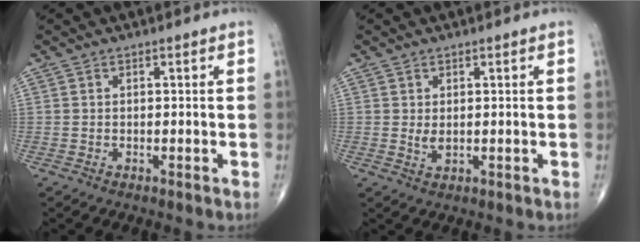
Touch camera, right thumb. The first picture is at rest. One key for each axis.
{"total": 1.4, "fx": 0.4, "fy": 0.7, "fz": 1.1, "tx": -0.020, "ty": -0.005, "tz": 0.011}